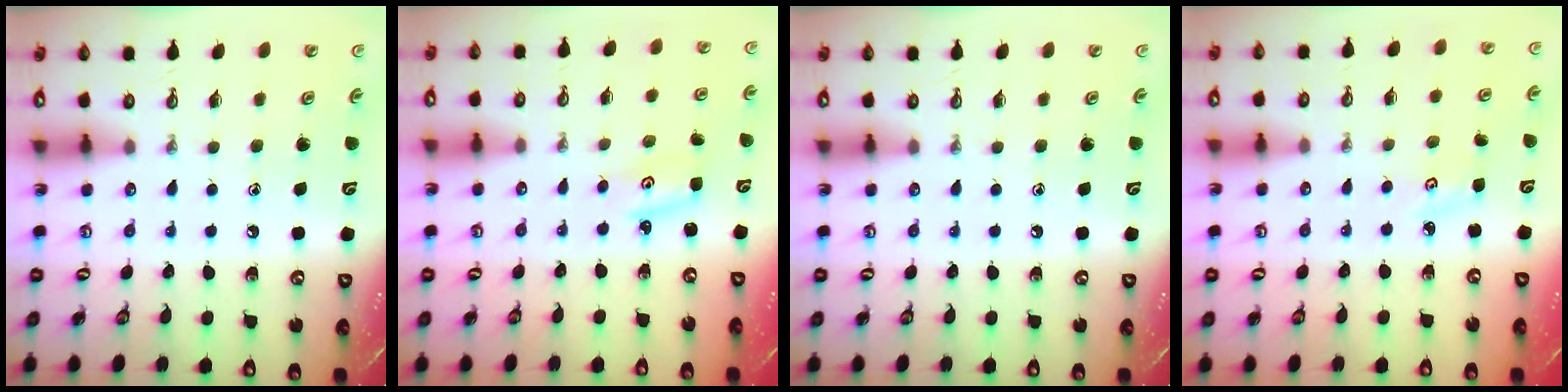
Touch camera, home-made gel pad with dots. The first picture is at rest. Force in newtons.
{"total": 2.9, "press": 2.9, "slide": 0.3}
{"total": 0.0}
{"total": 2.9, "press": 2.9, "slide": 0.4}